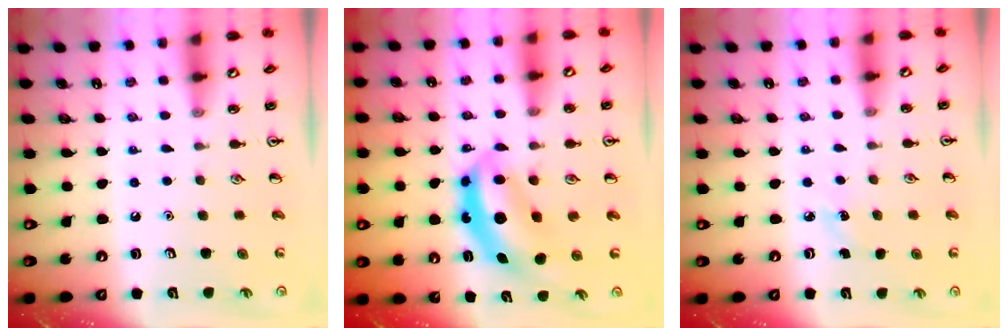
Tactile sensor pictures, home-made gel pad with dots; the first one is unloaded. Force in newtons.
{"total": 6.7, "press": 6.4, "slide": 1.9}
{"total": 2.8, "press": 2.6, "slide": 1.0}